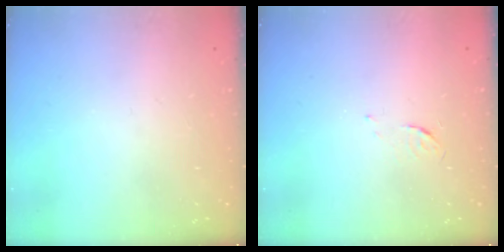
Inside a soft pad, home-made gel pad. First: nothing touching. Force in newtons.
{"total": 3.7, "press": 3.6, "slide": 0.5}